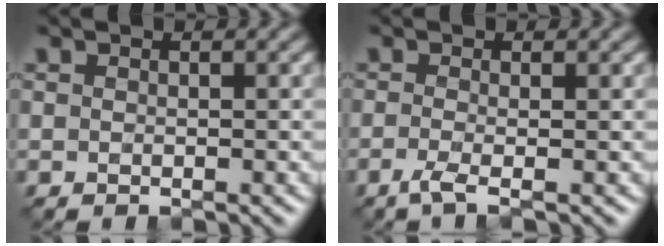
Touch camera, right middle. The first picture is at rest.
{"total": 2.1, "force": [-0.9, 0.5, 1.8], "torque": [-0.035, -0.009, -0.026]}